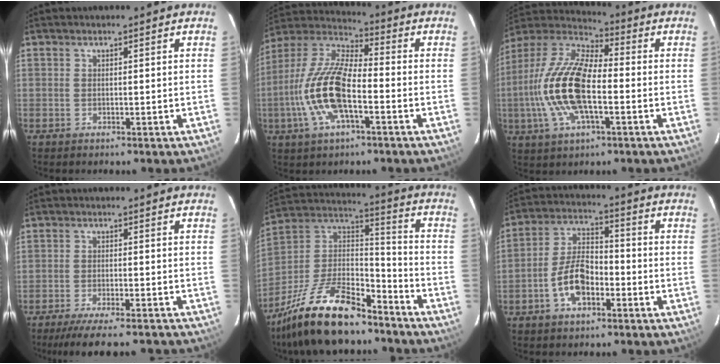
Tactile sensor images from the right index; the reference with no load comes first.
{"total": 16.2, "force": [-4.5, 6.0, 14.3], "torque": [-0.298, -0.001, -0.094]}
{"total": 18.5, "force": [-3.0, 7.6, 16.6], "torque": [-0.344, 0.002, -0.067]}
{"total": 13.4, "force": [-11.7, 2.1, 6.2], "torque": [-0.125, -0.026, -0.170]}
{"total": 22.7, "force": [-16.5, 8.2, 13.3], "torque": [-0.267, -0.001, -0.280]}
{"total": 5.7, "force": [-3.2, 3.5, 3.3], "torque": [-0.065, 0.020, -0.052]}